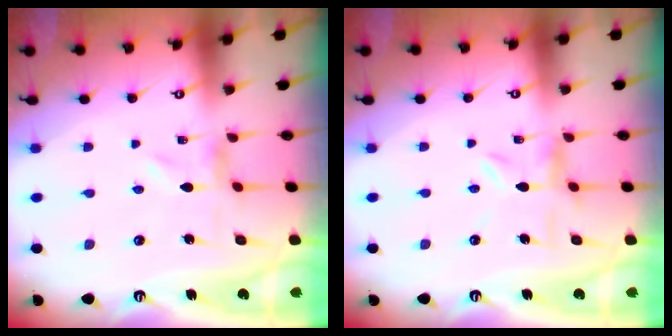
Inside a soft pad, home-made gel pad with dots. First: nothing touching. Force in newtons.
{"total": 5.6, "press": 5.6, "slide": 0.5}